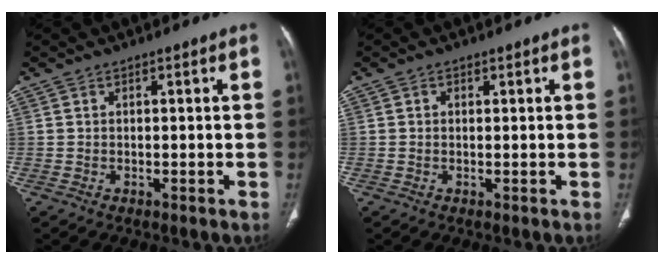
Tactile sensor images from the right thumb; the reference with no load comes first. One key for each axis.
{"total": 0.6, "fx": 0.2, "fy": 0.5, "fz": 0.3, "tx": -0.004, "ty": 0.000, "tz": 0.002}